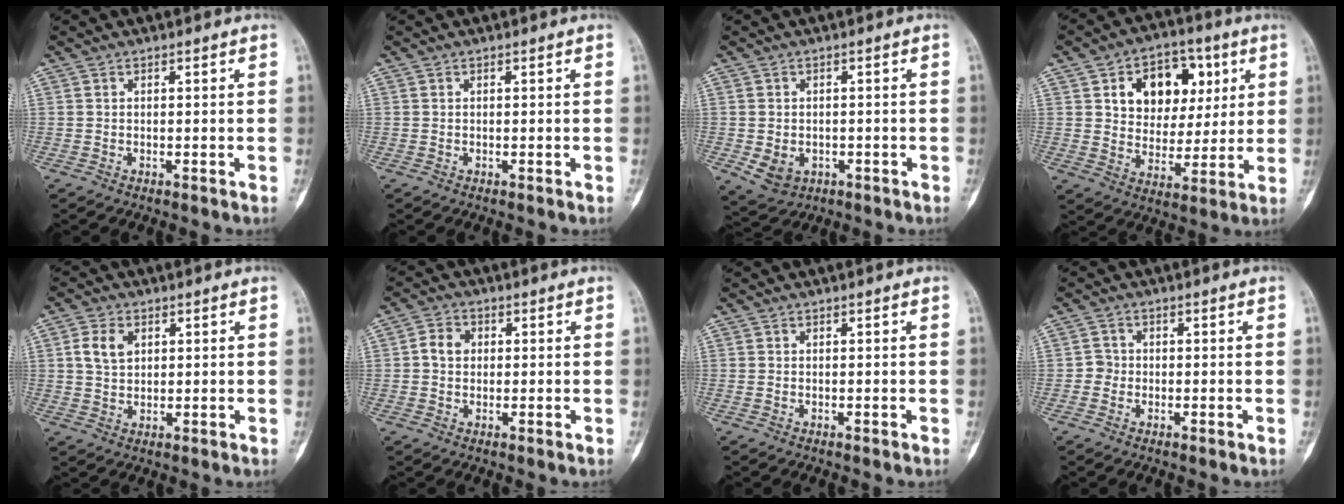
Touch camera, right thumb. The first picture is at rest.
{"total": 0.0}
{"total": 4.7, "force": [-1.3, 3.8, 2.5], "torque": [-0.036, 0.007, -0.008]}
{"total": 14.9, "force": [5.2, 10.7, 9.0], "torque": [-0.080, -0.006, 0.084]}
{"total": 5.2, "force": [1.6, 3.7, 3.3], "torque": [-0.054, -0.003, 0.030]}
{"total": 3.9, "force": [0.3, 3.3, 2.1], "torque": [-0.026, 0.010, 0.000]}
{"total": 0.0}
{"total": 1.9, "force": [-0.5, 1.8, 0.3], "torque": [0.007, 0.009, -0.017]}